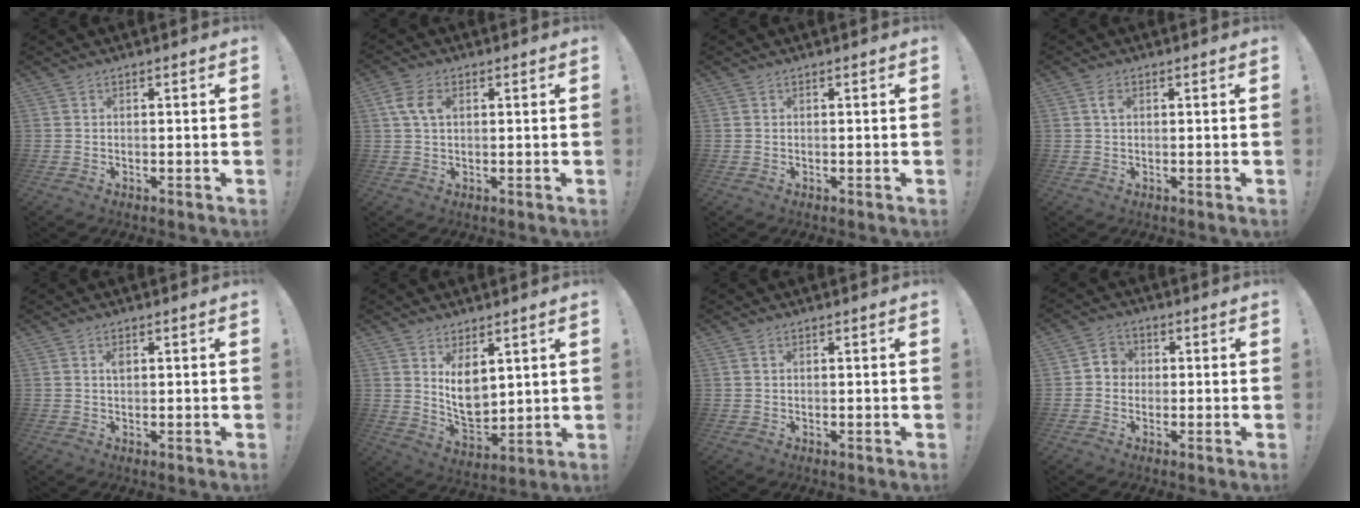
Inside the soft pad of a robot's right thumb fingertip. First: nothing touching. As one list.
[{"total": 5.9, "force": [1.5, 3.4, 4.6], "torque": [-0.098, 0.010, 0.030]}, {"total": 0.0}, {"total": 2.3, "force": [0.7, 1.2, 1.8], "torque": [-0.038, 0.005, 0.010]}, {"total": 1.2, "force": [0.4, 0.6, 0.9], "torque": [-0.017, 0.001, 0.007]}, {"total": 9.5, "force": [4.2, 6.0, 6.0], "torque": [-0.099, -0.037, 0.081]}, {"total": 0.7, "force": [0.3, 0.3, 0.4], "torque": [-0.016, 0.003, 0.008]}, {"total": 4.2, "force": [-0.6, 3.8, 1.6], "torque": [-0.026, 0.013, -0.009]}]